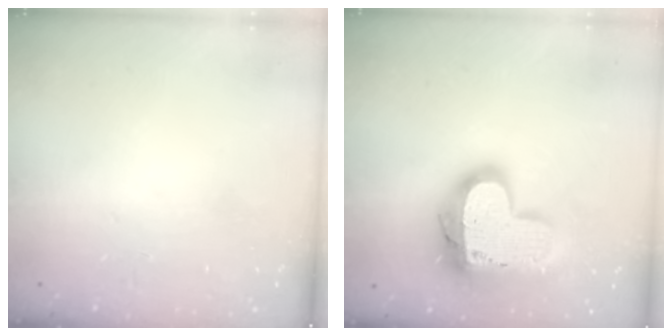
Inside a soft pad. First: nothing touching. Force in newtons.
{"total": 20.4, "press": 20.3, "slide": 1.6}